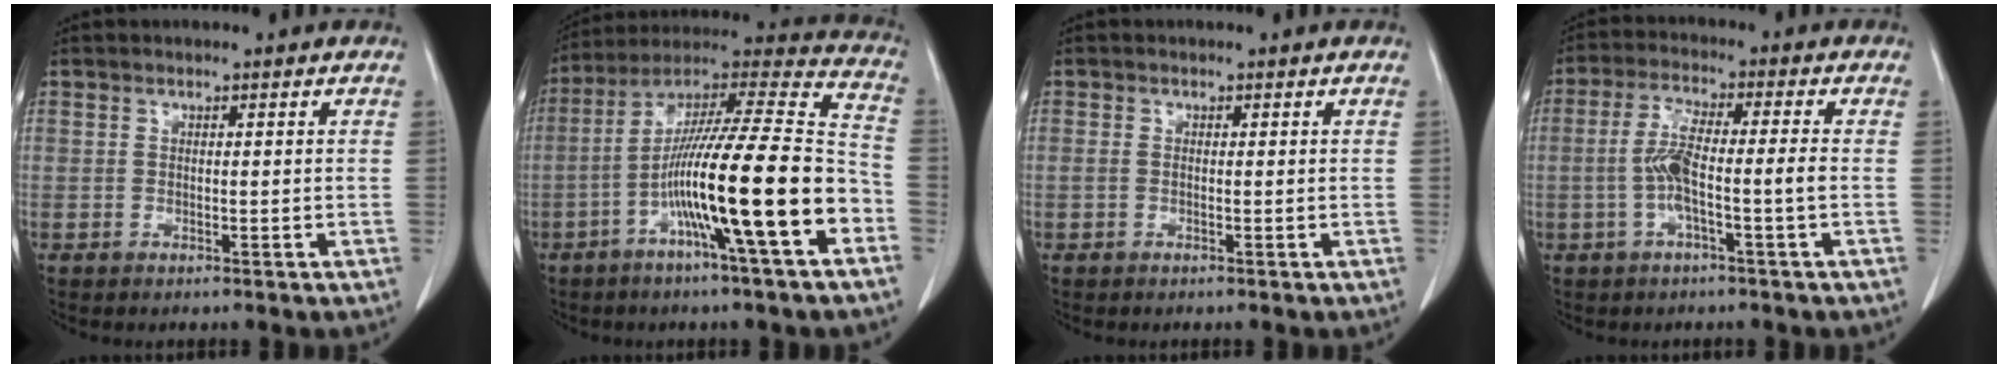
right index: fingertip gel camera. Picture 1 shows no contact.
{"total": 21.0, "force": [-7.2, 0.4, 19.7], "torque": [-0.323, -0.001, -0.128]}
{"total": 0.0}
{"total": 6.3, "force": [-1.4, 0.1, 6.1], "torque": [-0.126, 0.015, -0.026]}